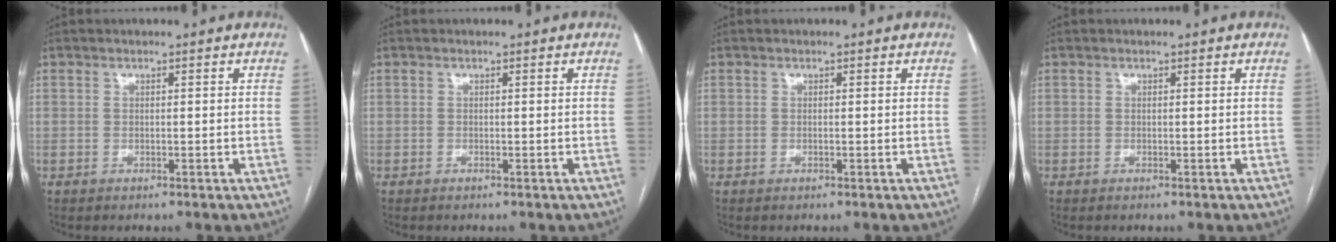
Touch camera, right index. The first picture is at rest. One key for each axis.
{"total": 0.0}
{"total": 0.0}
{"total": 0.0}